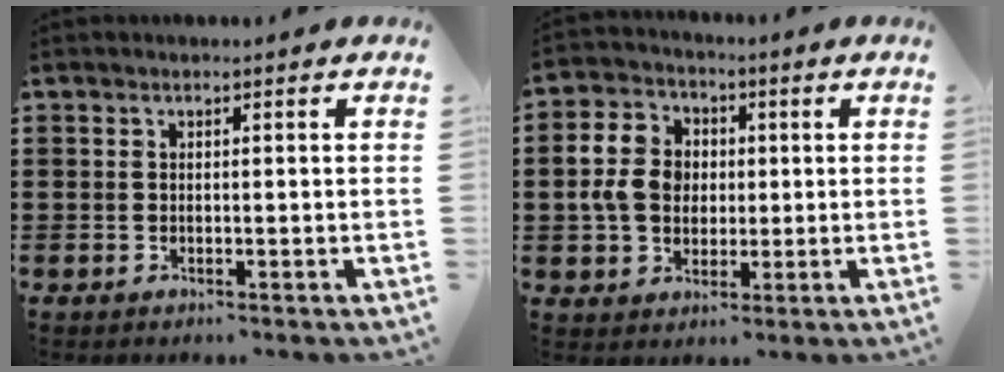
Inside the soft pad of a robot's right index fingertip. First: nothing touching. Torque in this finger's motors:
{"motor_torque": [1.14, 0.67, 0.80, 0.12]}